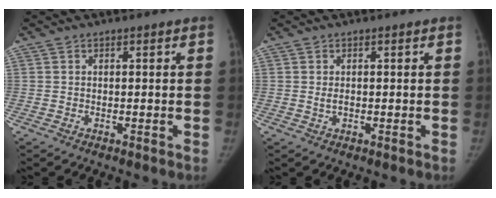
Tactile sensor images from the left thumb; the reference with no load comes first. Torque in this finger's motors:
{"motor_torque": [0.04, -0.08, 0.18, 0.03, 0.04]}